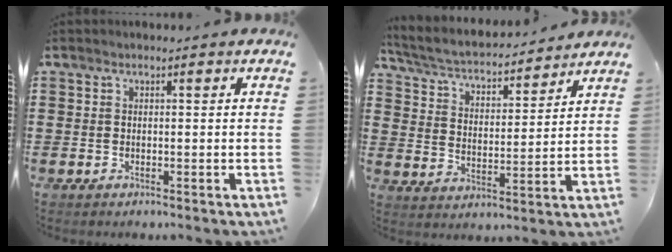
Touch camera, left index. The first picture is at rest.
{"total": 3.8, "force": [3.6, 0.7, 1.1], "torque": [-0.042, -0.028, 0.054]}